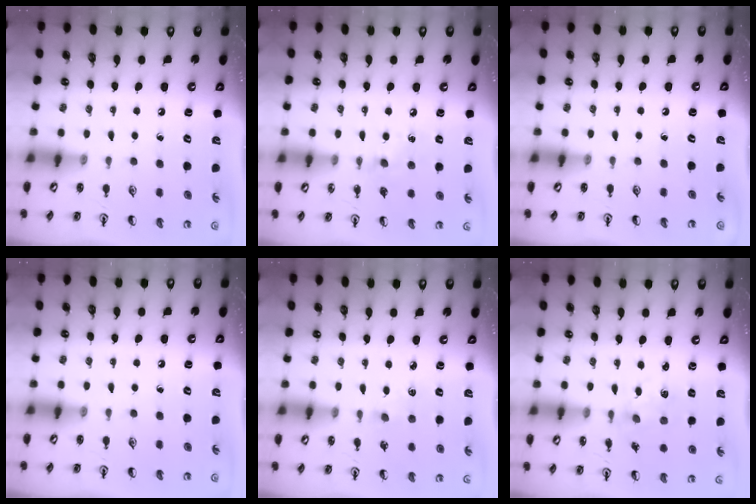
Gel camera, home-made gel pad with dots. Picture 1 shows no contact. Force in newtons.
{"total": 4.7, "press": 4.7, "slide": 0.7}
{"total": 0.0}
{"total": 0.0}
{"total": 2.9, "press": 2.9, "slide": 0.3}
{"total": 2.0, "press": 2.0, "slide": 0.5}